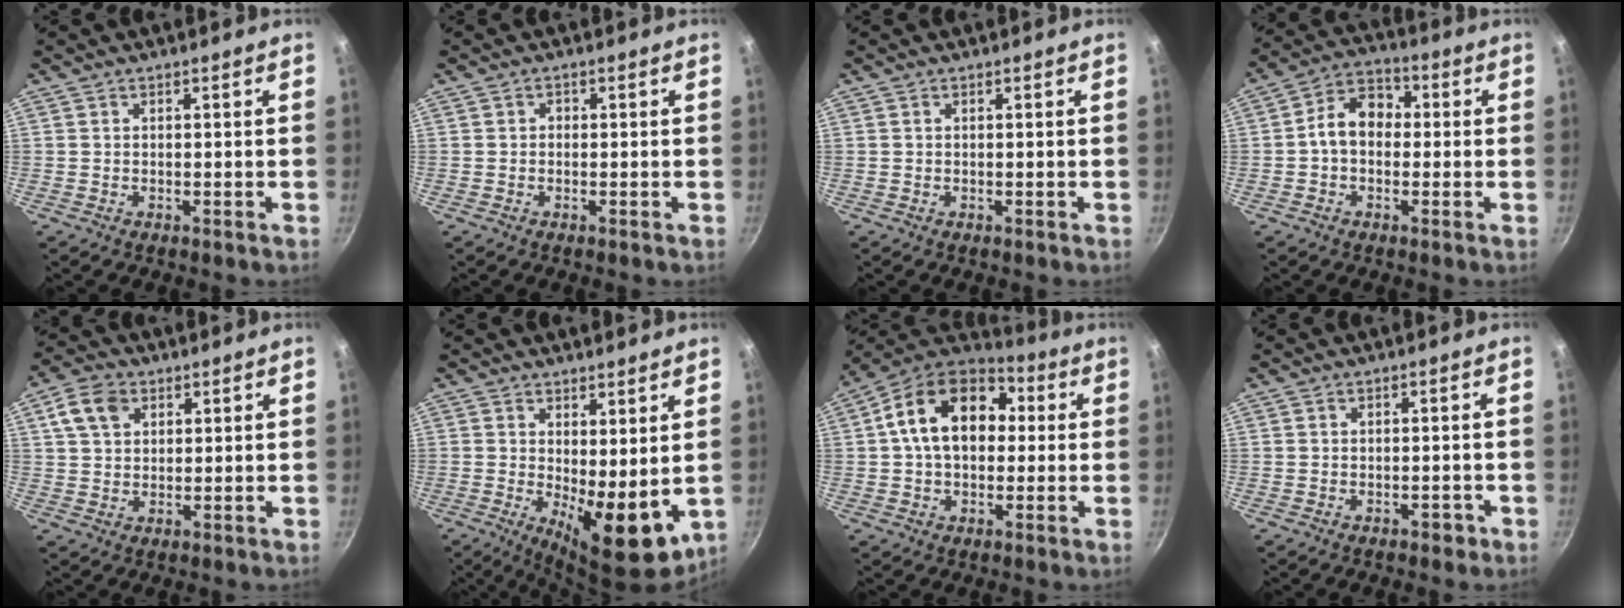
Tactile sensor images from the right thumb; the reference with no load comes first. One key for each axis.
{"total": 0.8, "fx": -0.2, "fy": 0.7, "fz": 0.3, "tx": -0.003, "ty": 0.003, "tz": -0.006}
{"total": 0.0}
{"total": 8.6, "fx": -0.1, "fy": 6.5, "fz": 5.7, "tx": -0.060, "ty": 0.030, "tz": -0.022}
{"total": 7.1, "fx": 2.9, "fy": 5.0, "fz": 4.1, "tx": -0.065, "ty": 0.004, "tz": 0.048}
{"total": 10.5, "fx": 0.6, "fy": 4.1, "fz": 9.7, "tx": -0.116, "ty": -0.026, "tz": 0.020}
{"total": 17.4, "fx": 2.4, "fy": 12.1, "fz": 12.4, "tx": -0.176, "ty": 0.035, "tz": 0.019}
{"total": 1.5, "fx": -1.0, "fy": 0.9, "fz": 0.8, "tx": 0.000, "ty": 0.015, "tz": -0.005}